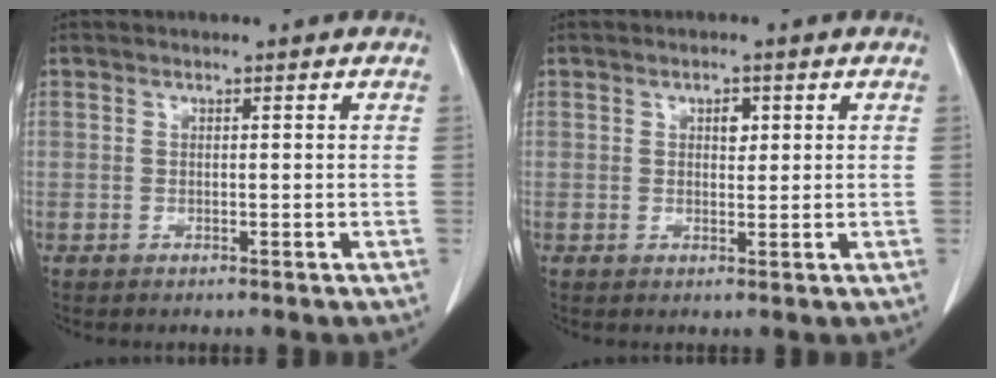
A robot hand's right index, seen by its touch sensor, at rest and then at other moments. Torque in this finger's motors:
{"motor_torque": [0.06, 0.04, 0.04, 0.01]}